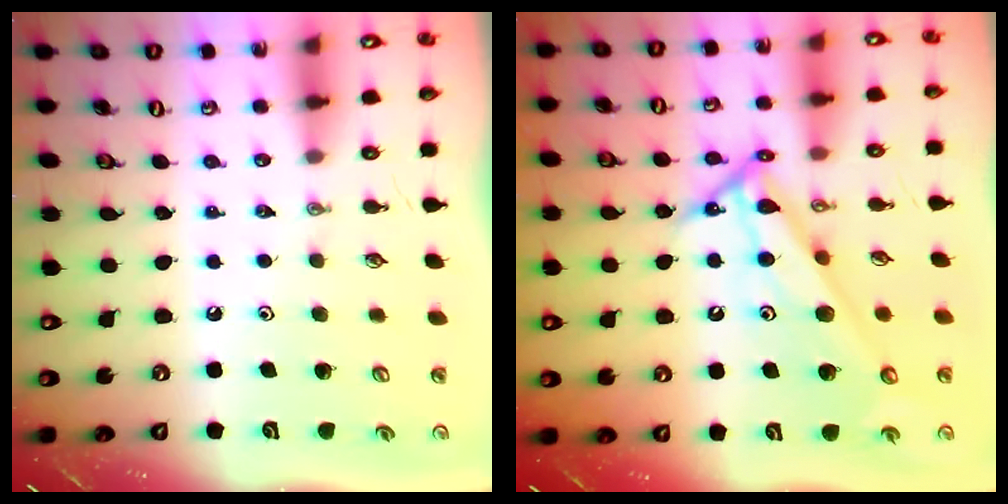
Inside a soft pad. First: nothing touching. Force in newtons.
{"total": 10.7, "press": 10.7, "slide": 0.5}